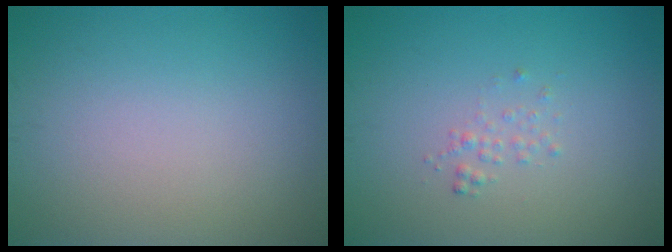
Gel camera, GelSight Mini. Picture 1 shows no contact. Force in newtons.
{"total": 0.9, "press": 0.9, "slide": 0.1}